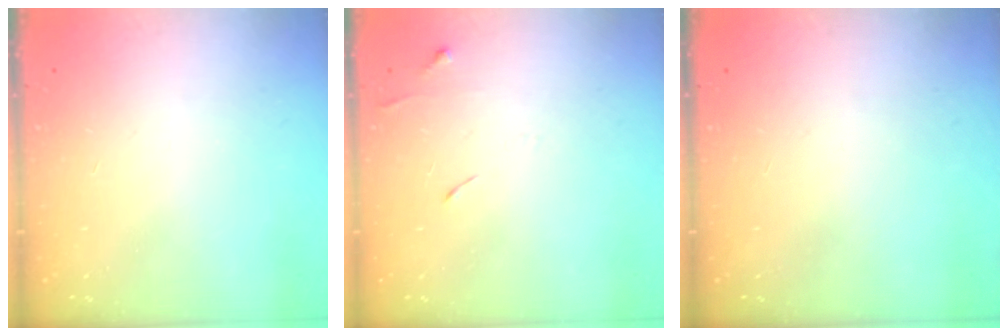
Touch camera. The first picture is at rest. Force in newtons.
{"total": 5.4, "press": 5.4, "slide": 0.7}
{"total": 0.0}